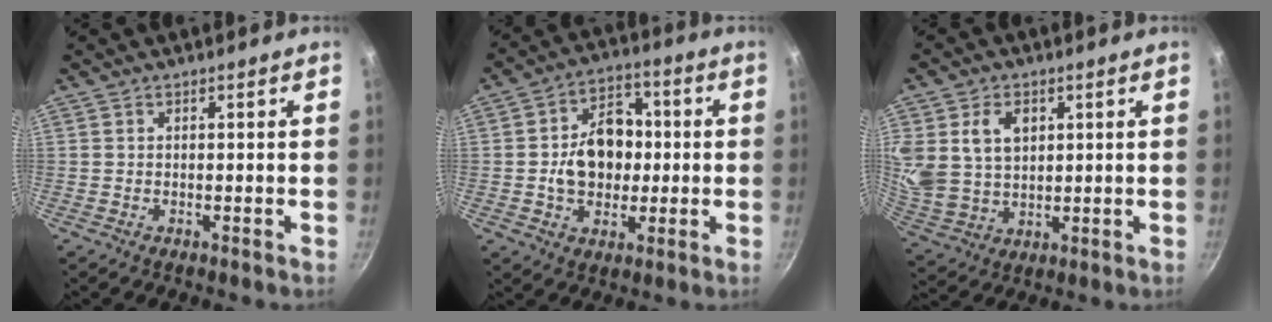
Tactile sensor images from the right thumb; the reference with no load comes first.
{"total": 12.5, "force": [-0.2, 9.5, 8.1], "torque": [-0.089, 0.019, -0.008]}
{"total": 12.7, "force": [3.9, 9.4, 7.7], "torque": [-0.143, -0.017, 0.086]}